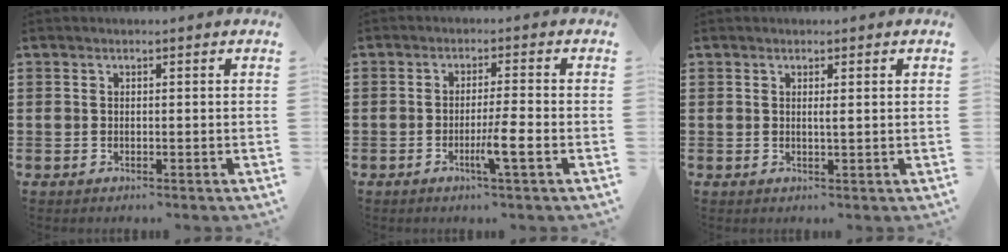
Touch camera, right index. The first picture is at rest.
{"total": 4.8, "force": [-1.8, -0.1, 4.4], "torque": [-0.080, -0.013, -0.034]}
{"total": 1.0, "force": [0.2, -0.1, 1.0], "torque": [-0.019, -0.003, 0.004]}